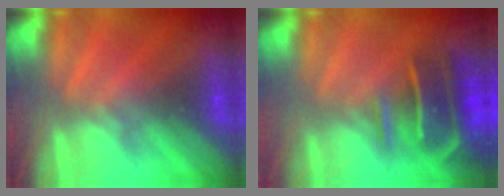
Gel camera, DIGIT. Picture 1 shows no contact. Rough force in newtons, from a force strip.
{"total": 6.5}